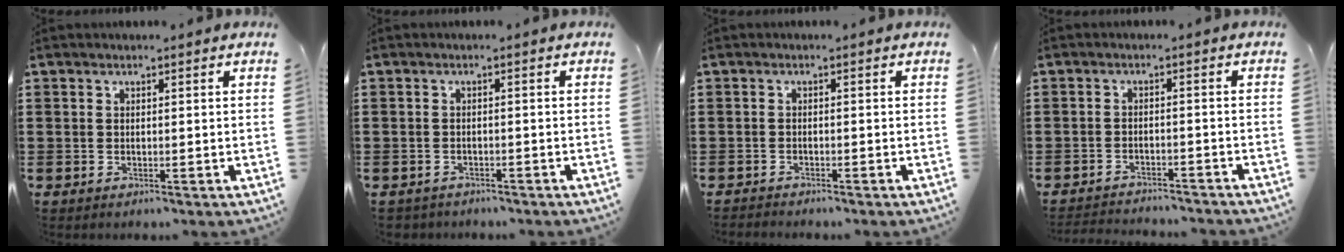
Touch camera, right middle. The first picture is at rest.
{"total": 1.2, "force": [-1.2, 0.2, -0.1], "torque": [-0.004, -0.002, -0.026]}
{"total": 0.9, "force": [-0.9, 0.0, 0.0], "torque": [-0.002, 0.000, -0.019]}
{"total": 2.6, "force": [-2.6, 0.0, 0.1], "torque": [-0.007, -0.002, -0.055]}